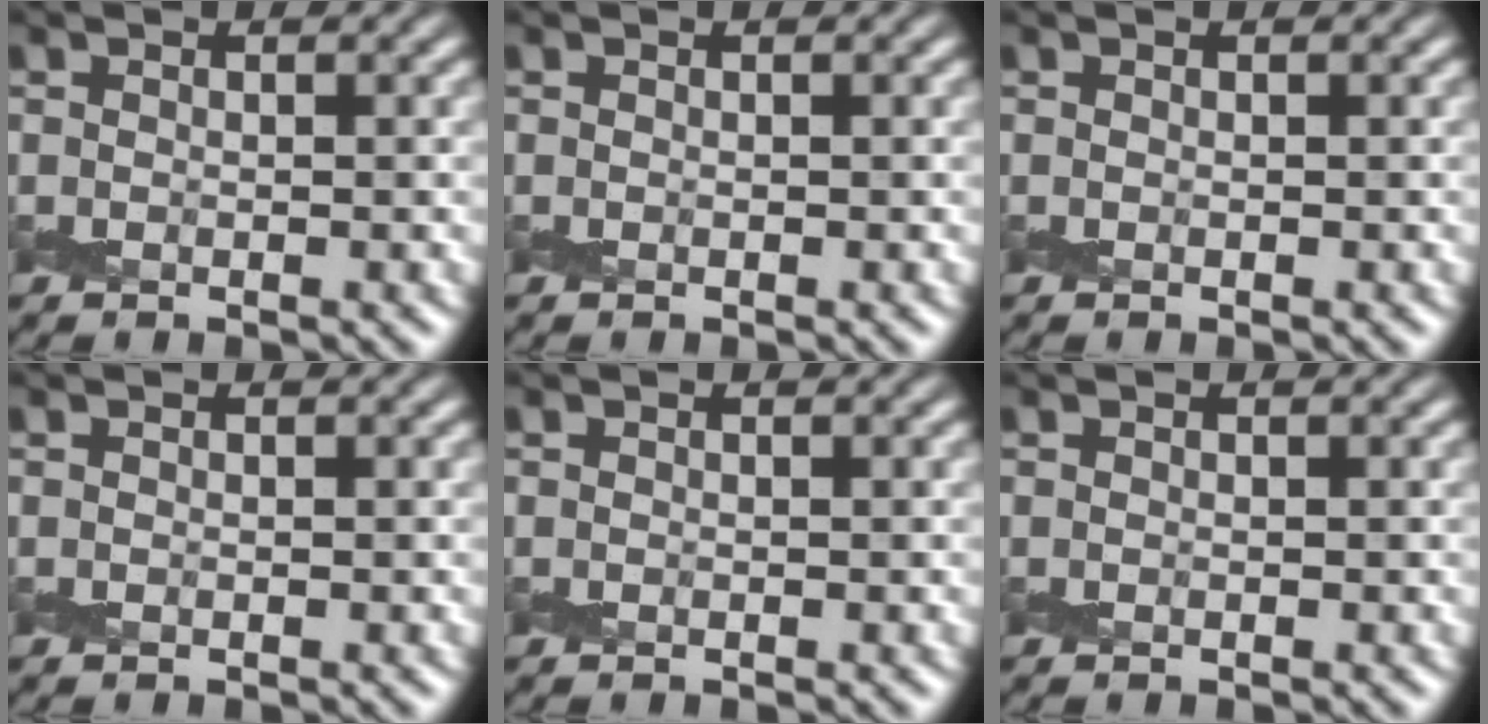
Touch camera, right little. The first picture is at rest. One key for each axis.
{"total": 0.0}
{"total": 0.0}
{"total": 0.0}
{"total": 0.0}
{"total": 0.0}